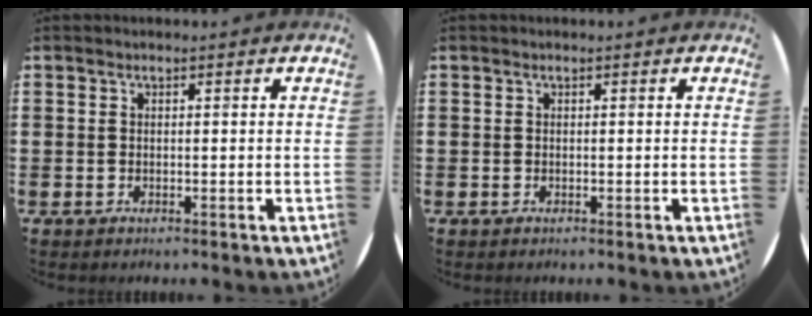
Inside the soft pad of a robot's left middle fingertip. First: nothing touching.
{"total": 0.0}